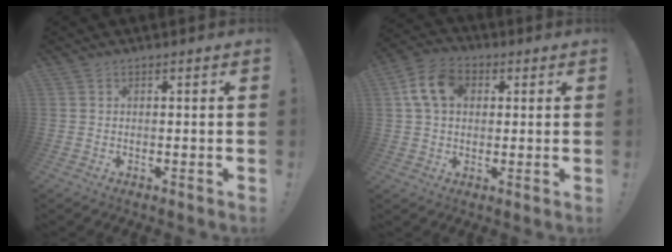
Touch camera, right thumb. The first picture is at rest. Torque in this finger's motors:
{"motor_torque": [-0.25, 0.74, 0.03, 0.03, 0.03]}